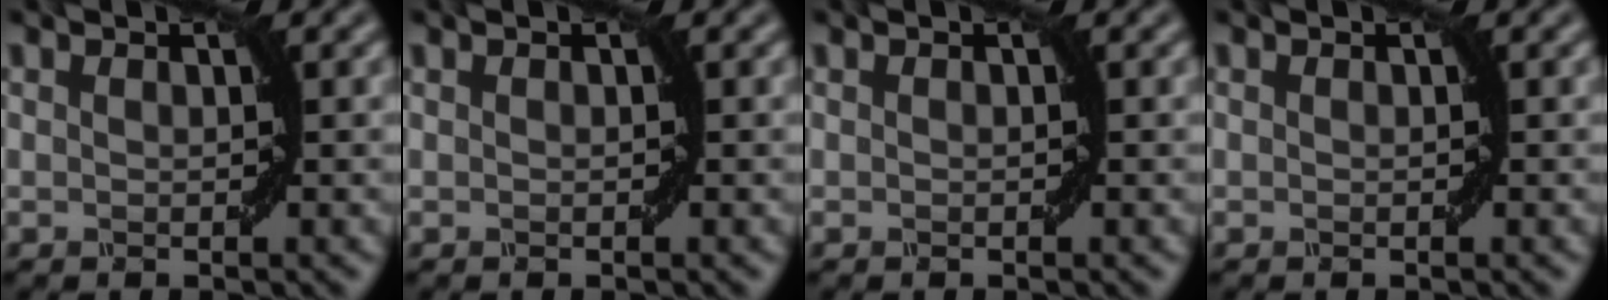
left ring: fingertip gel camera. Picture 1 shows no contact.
{"total": 0.0}
{"total": 0.0}
{"total": 0.0}